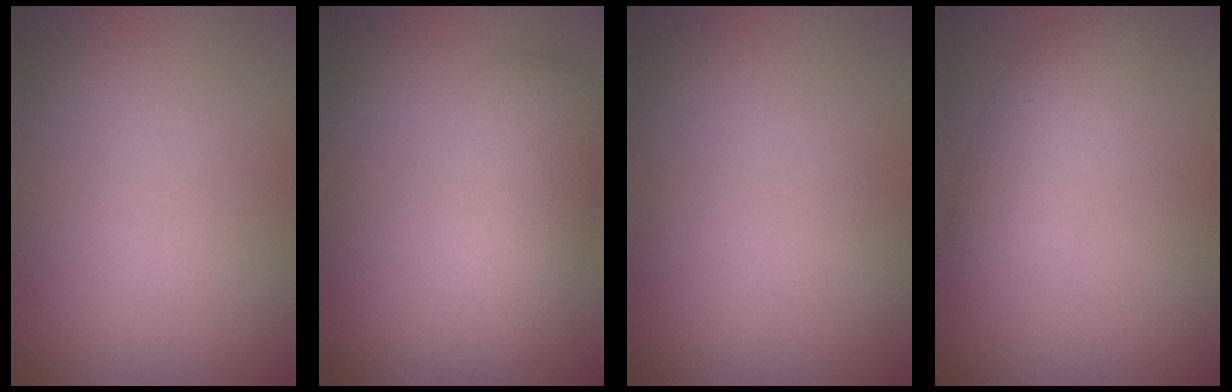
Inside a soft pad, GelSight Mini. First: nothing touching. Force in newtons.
{"total": 4.0, "press": 4.0, "slide": 0.1}
{"total": 0.0}
{"total": 2.8, "press": 2.8, "slide": 0.1}